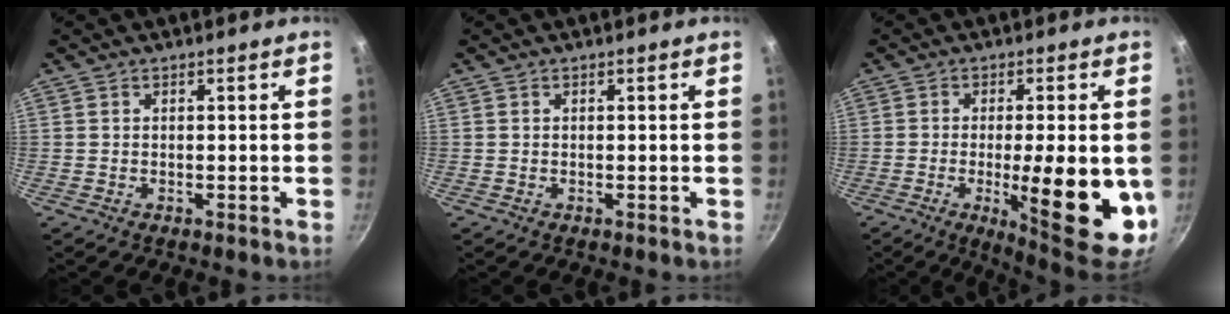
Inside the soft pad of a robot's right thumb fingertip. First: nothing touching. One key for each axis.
{"total": 0.0}
{"total": 16.1, "fx": -3.0, "fy": 4.1, "fz": 15.2, "tx": -0.200, "ty": 0.000, "tz": -0.034}